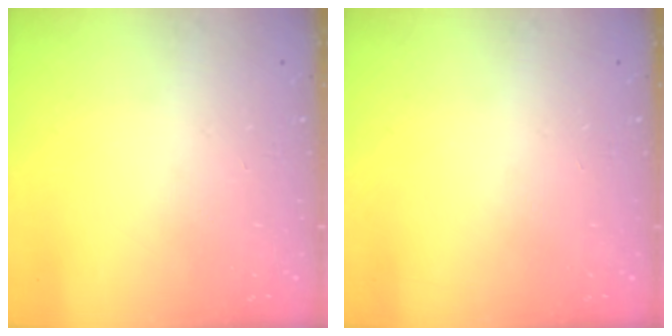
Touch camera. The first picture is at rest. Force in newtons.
{"total": 0.0}